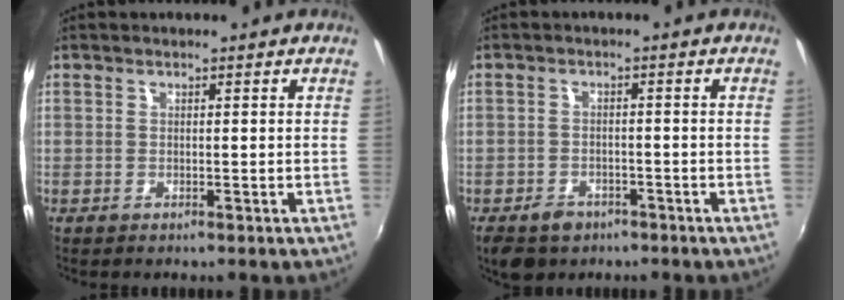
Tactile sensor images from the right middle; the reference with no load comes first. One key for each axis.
{"total": 6.4, "fx": -4.3, "fy": 4.1, "fz": 2.4, "tx": -0.064, "ty": -0.002, "tz": -0.063}